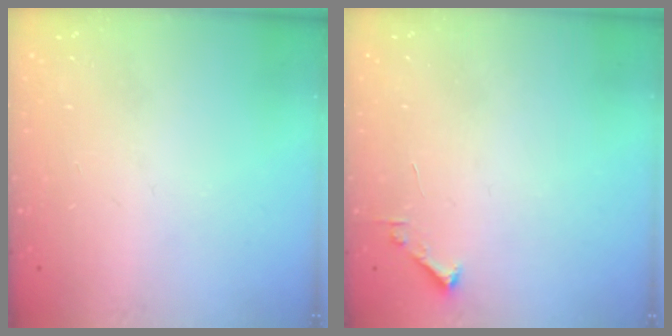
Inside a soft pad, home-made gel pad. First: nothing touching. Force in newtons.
{"total": 1.7, "press": 1.7, "slide": 0.2}